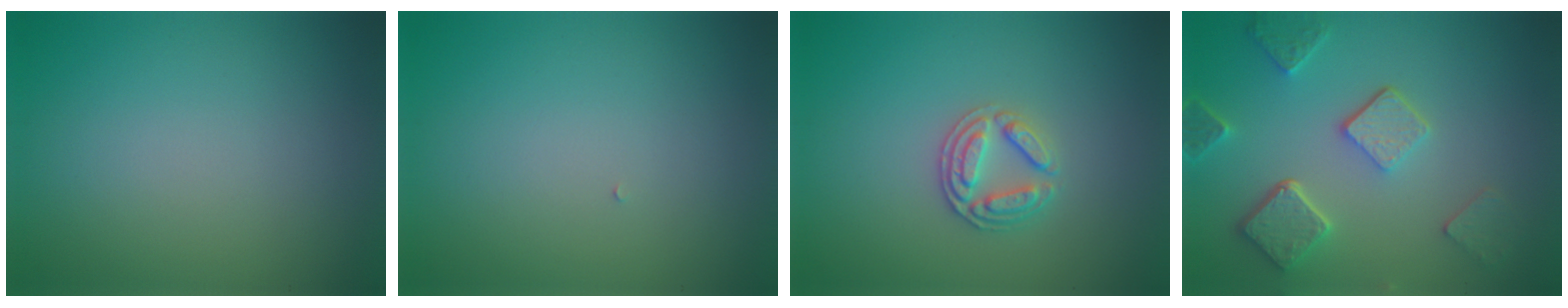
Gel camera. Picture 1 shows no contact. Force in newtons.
{"total": 0.0}
{"total": 2.6, "press": 2.5, "slide": 0.6}
{"total": 5.1, "press": 3.9, "slide": 3.3}